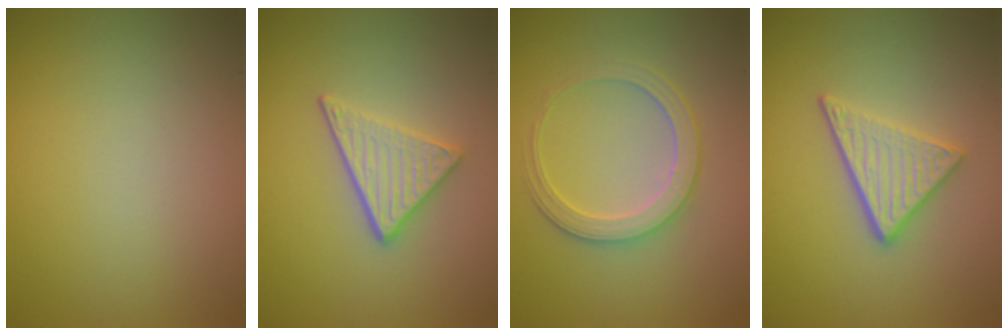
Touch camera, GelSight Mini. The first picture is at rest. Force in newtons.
{"total": 3.5, "press": 3.0, "slide": 1.8}
{"total": 2.8, "press": 2.8, "slide": 0.3}
{"total": 3.6, "press": 3.0, "slide": 2.0}